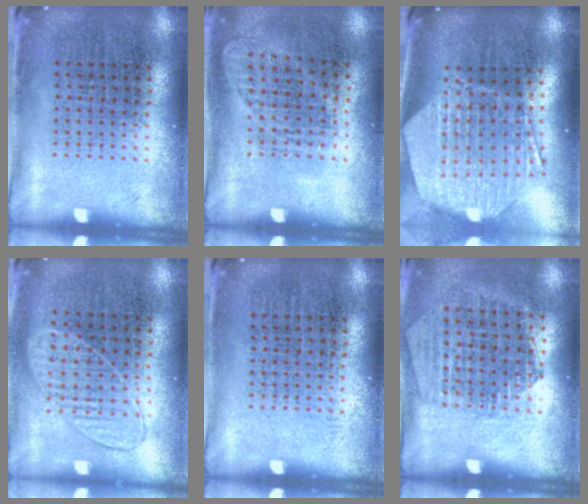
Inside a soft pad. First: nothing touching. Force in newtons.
{"total": 1.0, "press": 0.9, "slide": 0.3}
{"total": 2.9, "press": 2.3, "slide": 1.8}
{"total": 0.9, "press": 0.8, "slide": 0.3}
{"total": 0.0}
{"total": 1.3, "press": 1.2, "slide": 0.5}